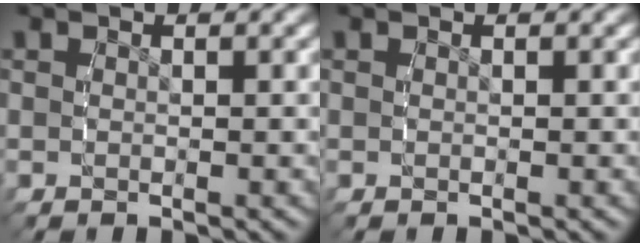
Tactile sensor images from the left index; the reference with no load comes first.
{"total": 0.0}